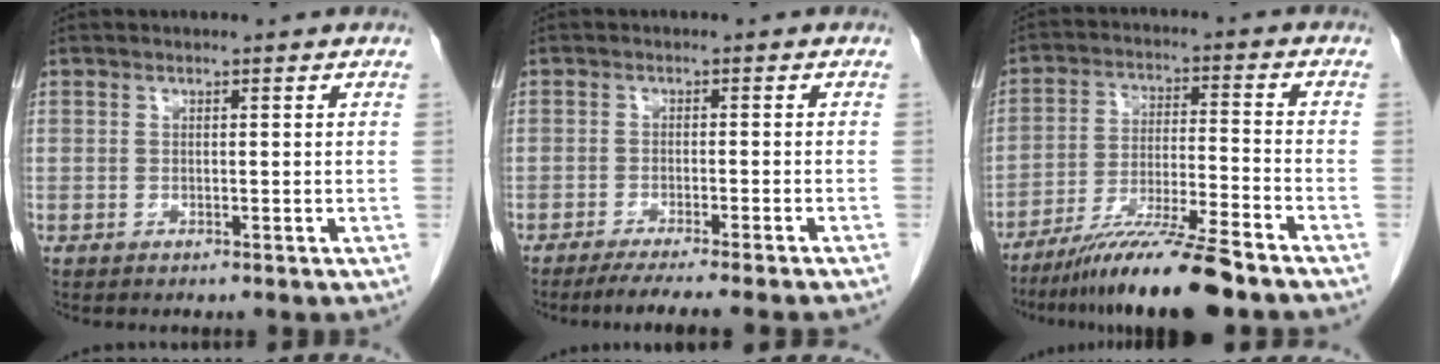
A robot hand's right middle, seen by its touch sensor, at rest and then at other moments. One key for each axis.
{"total": 9.3, "fx": -7.9, "fy": -1.0, "fz": 4.7, "tx": -0.038, "ty": -0.021, "tz": -0.114}
{"total": 12.5, "fx": -10.0, "fy": -0.7, "fz": 7.5, "tx": -0.125, "ty": -0.024, "tz": -0.174}